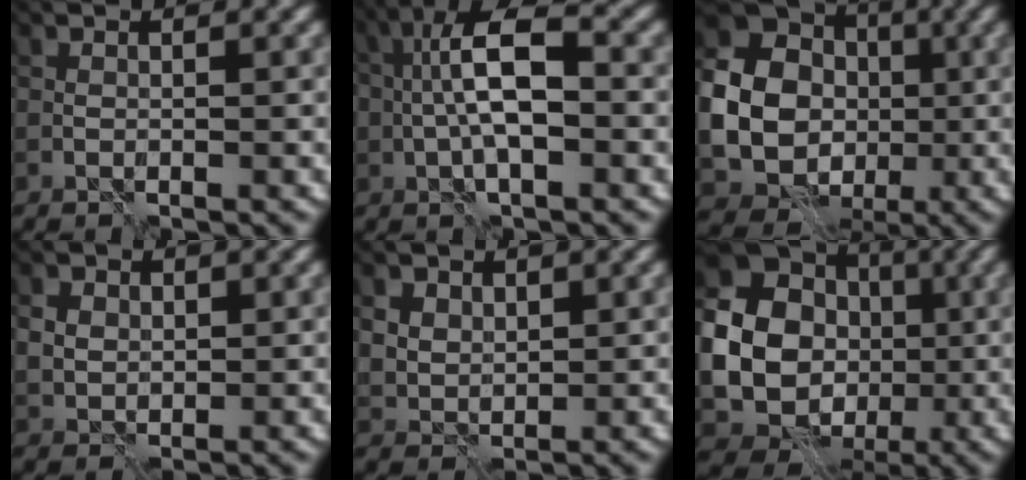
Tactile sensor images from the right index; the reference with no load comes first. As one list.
[{"total": 6.4, "force": [-0.1, 2.6, 5.9], "torque": [-0.111, 0.013, -0.008]}, {"total": 16.7, "force": [0.3, 15.6, 6.2], "torque": [-0.162, 0.014, -0.029]}, {"total": 2.1, "force": [0.8, 1.8, 0.7], "torque": [-0.016, 0.001, 0.014]}, {"total": 2.9, "force": [1.8, 2.2, 0.9], "torque": [-0.028, -0.004, 0.040]}, {"total": 21.5, "force": [-0.3, 20.3, 7.0], "torque": [-0.177, 0.004, -0.039]}]